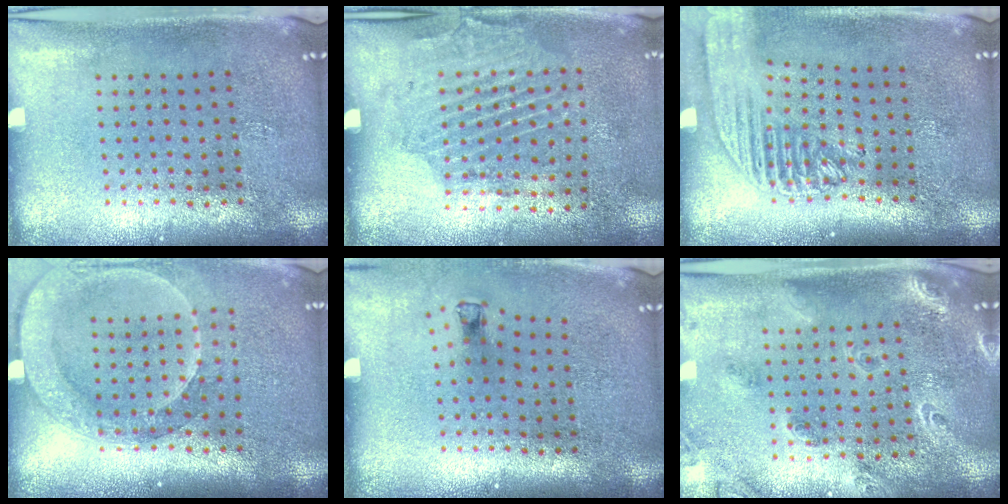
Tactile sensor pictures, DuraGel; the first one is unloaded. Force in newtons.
{"total": 1.8, "press": 1.1, "slide": 1.4}
{"total": 2.0, "press": 1.7, "slide": 1.1}
{"total": 2.5, "press": 2.0, "slide": 1.5}
{"total": 0.7, "press": 0.3, "slide": 0.6}
{"total": 1.8, "press": 1.6, "slide": 0.8}